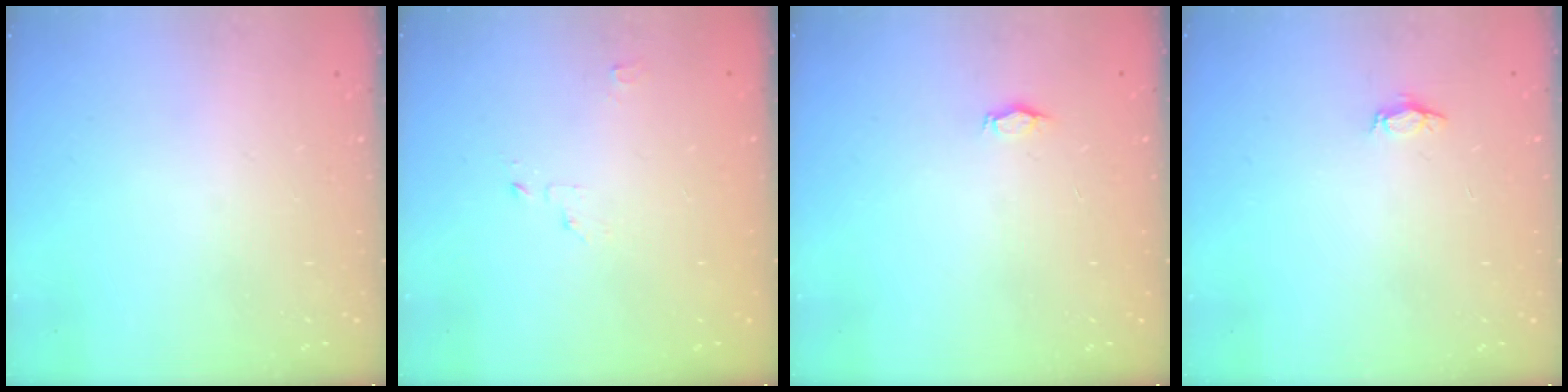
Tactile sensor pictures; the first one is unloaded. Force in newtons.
{"total": 2.1, "press": 2.1, "slide": 0.2}
{"total": 2.9, "press": 2.9, "slide": 0.5}
{"total": 2.8, "press": 2.8, "slide": 0.4}